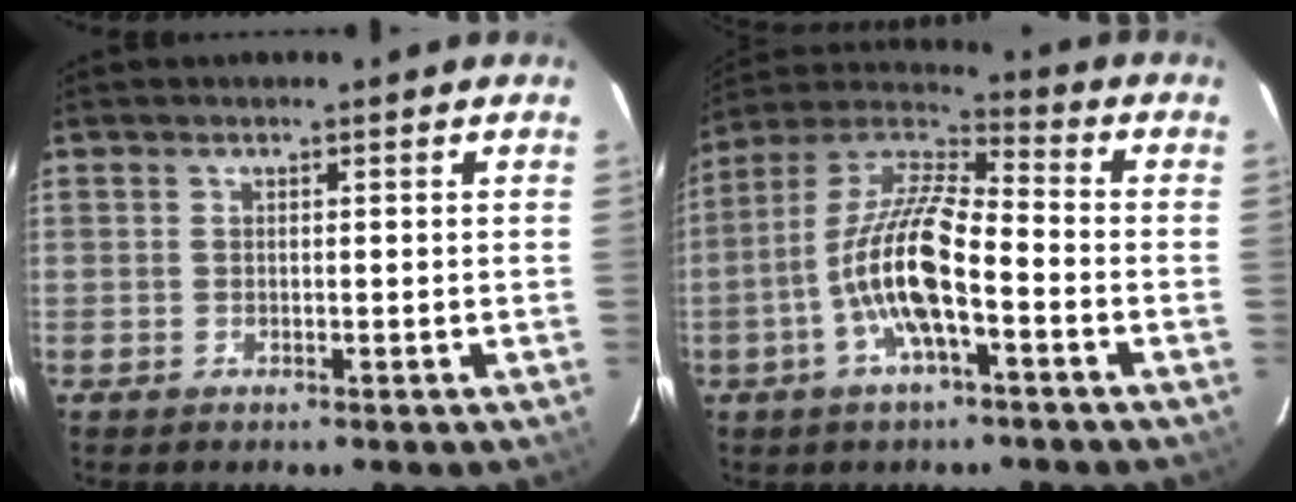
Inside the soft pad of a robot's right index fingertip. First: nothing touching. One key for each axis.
{"total": 13.8, "fx": -4.8, "fy": 3.6, "fz": 12.5, "tx": -0.247, "ty": 0.003, "tz": -0.097}